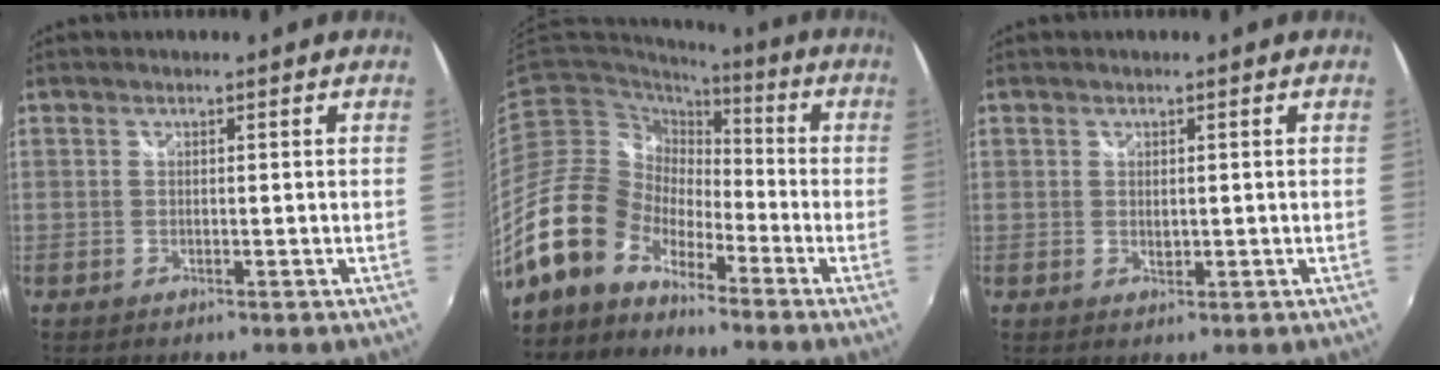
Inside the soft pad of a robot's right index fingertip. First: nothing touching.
{"total": 15.8, "force": [-11.6, 9.3, 5.6], "torque": [-0.122, 0.014, -0.224]}
{"total": 1.1, "force": [0.1, 0.8, 0.7], "torque": [-0.009, 0.001, 0.003]}